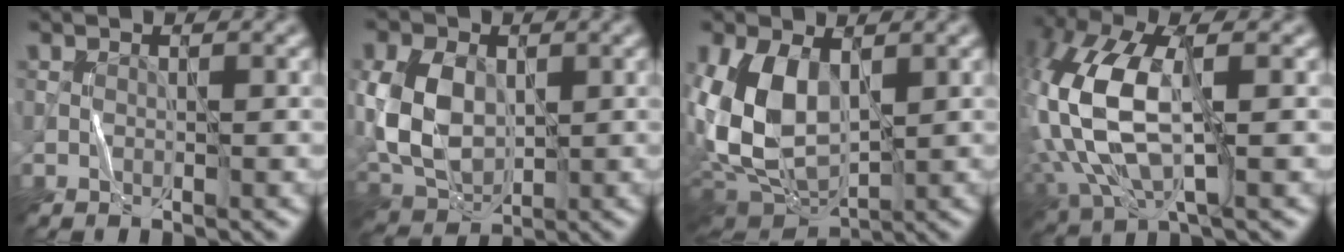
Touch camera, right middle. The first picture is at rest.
{"total": 7.5, "force": [0.6, 5.3, 5.3], "torque": [-0.132, 0.002, 0.007]}
{"total": 9.8, "force": [1.1, 6.0, 7.6], "torque": [-0.179, -0.009, 0.019]}
{"total": 11.7, "force": [0.7, 5.6, 10.3], "torque": [-0.251, 0.008, 0.005]}